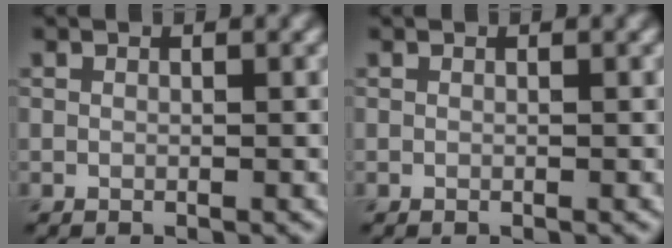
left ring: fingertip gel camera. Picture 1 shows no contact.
{"total": 0.0}